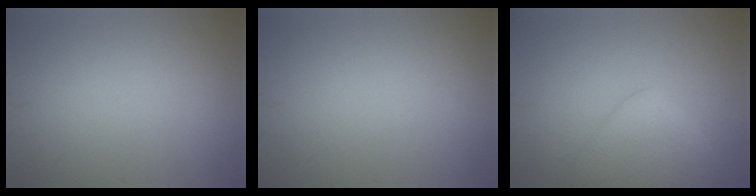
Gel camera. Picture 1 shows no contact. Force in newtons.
{"total": 0.0}
{"total": 4.5, "press": 4.5, "slide": 0.1}